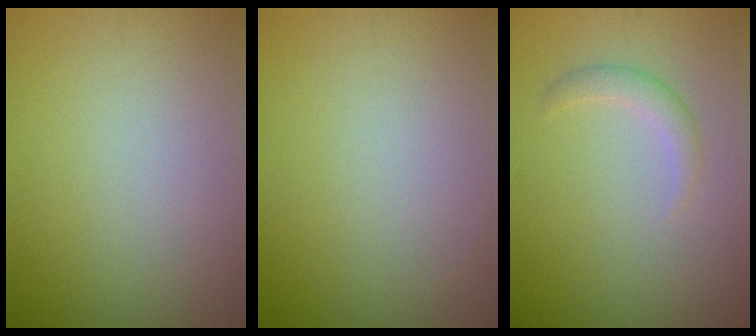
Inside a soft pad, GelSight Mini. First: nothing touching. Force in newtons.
{"total": 0.0}
{"total": 1.6, "press": 1.6, "slide": 0.1}